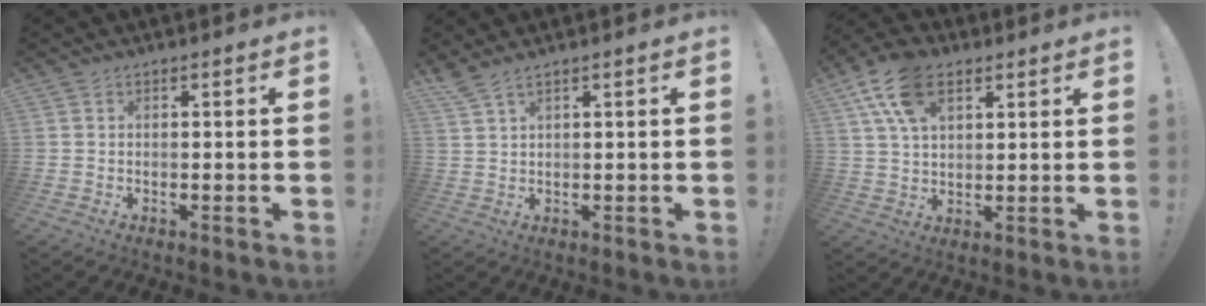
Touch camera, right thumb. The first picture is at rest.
{"total": 2.9, "force": [2.2, -0.1, 1.9], "torque": [-0.046, -0.011, 0.041]}
{"total": 13.4, "force": [6.4, 7.8, 8.8], "torque": [-0.161, -0.011, 0.117]}